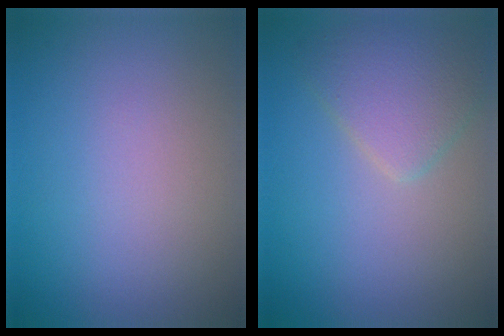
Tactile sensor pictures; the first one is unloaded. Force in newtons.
{"total": 3.4, "press": 3.4, "slide": 0.1}